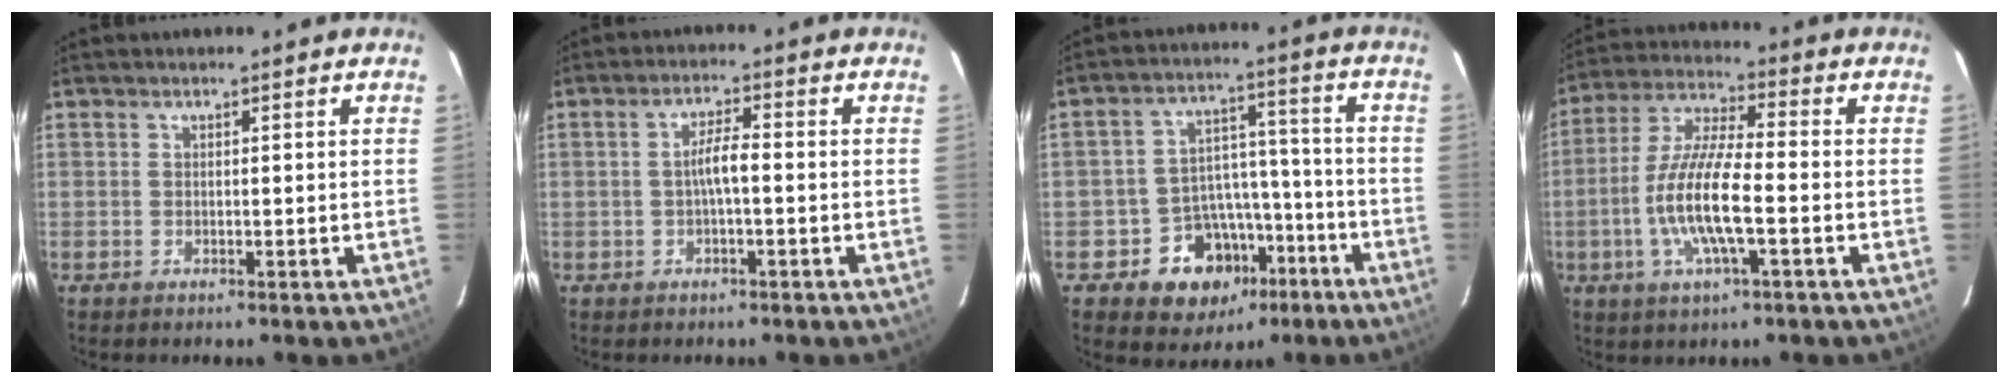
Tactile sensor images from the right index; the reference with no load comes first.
{"total": 3.4, "force": [-0.7, 0.5, 3.3], "torque": [-0.063, 0.008, -0.010]}
{"total": 12.4, "force": [-6.8, 9.5, 4.1], "torque": [-0.079, 0.042, -0.083]}
{"total": 12.9, "force": [-3.4, 2.6, 12.2], "torque": [-0.252, -0.002, -0.070]}